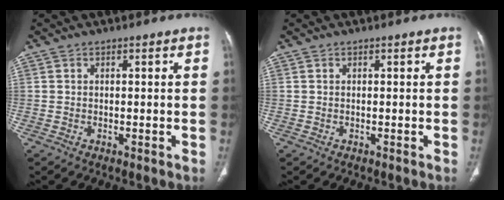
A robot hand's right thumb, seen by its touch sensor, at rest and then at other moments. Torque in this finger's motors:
{"motor_torque": [0.05, 0.05, -0.22, 0.22, 0.02]}